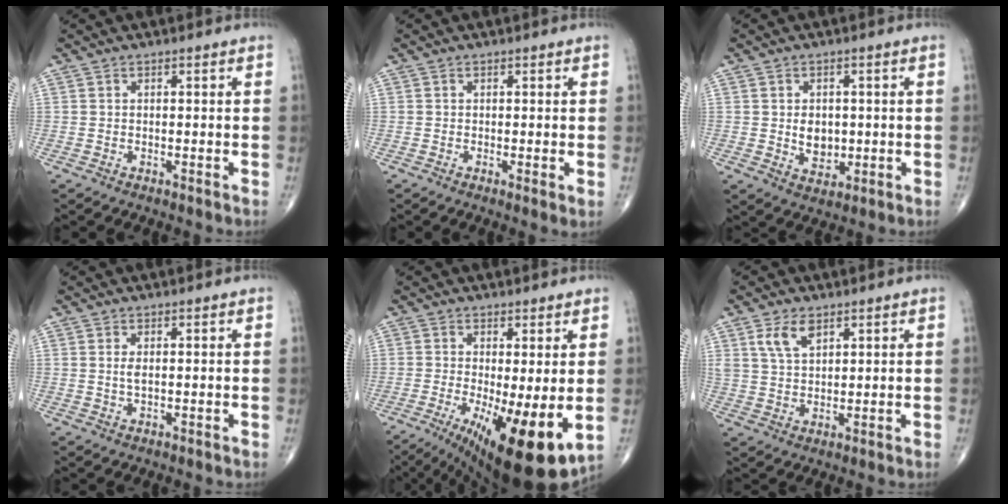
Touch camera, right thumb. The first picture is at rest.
{"total": 1.4, "force": [-0.1, 0.2, 1.3], "torque": [-0.027, -0.007, -0.005]}
{"total": 5.1, "force": [0.1, 3.9, 3.3], "torque": [-0.028, -0.004, 0.011]}
{"total": 1.5, "force": [0.3, 0.5, 1.4], "torque": [-0.033, -0.001, 0.010]}
{"total": 14.9, "force": [-3.4, 4.2, 13.9], "torque": [-0.203, -0.023, -0.036]}
{"total": 5.6, "force": [3.0, 3.0, 3.6], "torque": [-0.061, -0.012, 0.062]}